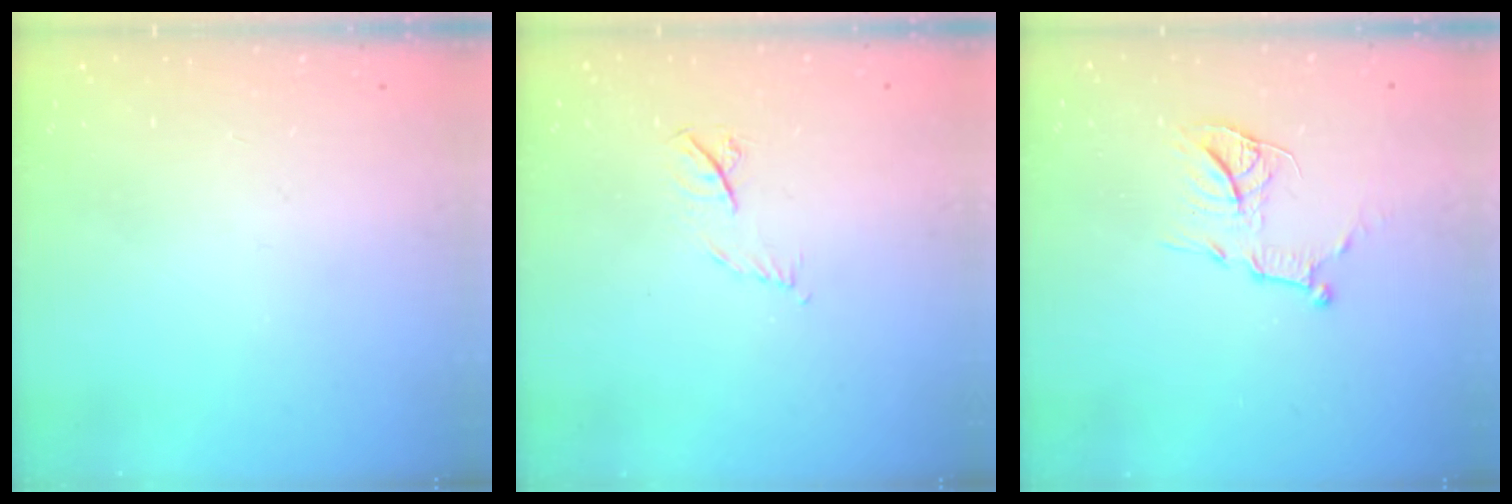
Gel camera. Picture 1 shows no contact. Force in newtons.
{"total": 5.2, "press": 5.1, "slide": 0.8}
{"total": 12.1, "press": 12.1, "slide": 0.9}